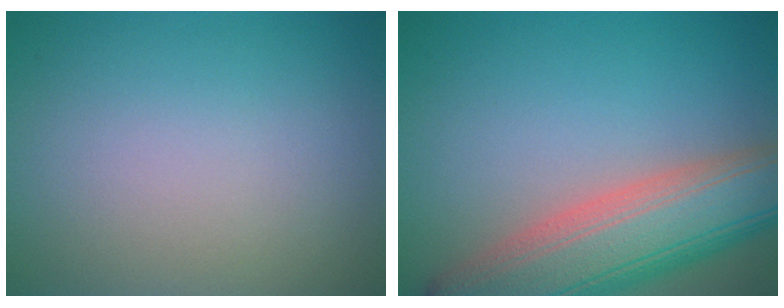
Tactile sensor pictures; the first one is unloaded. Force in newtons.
{"total": 10.3, "press": 10.3, "slide": 0.5}